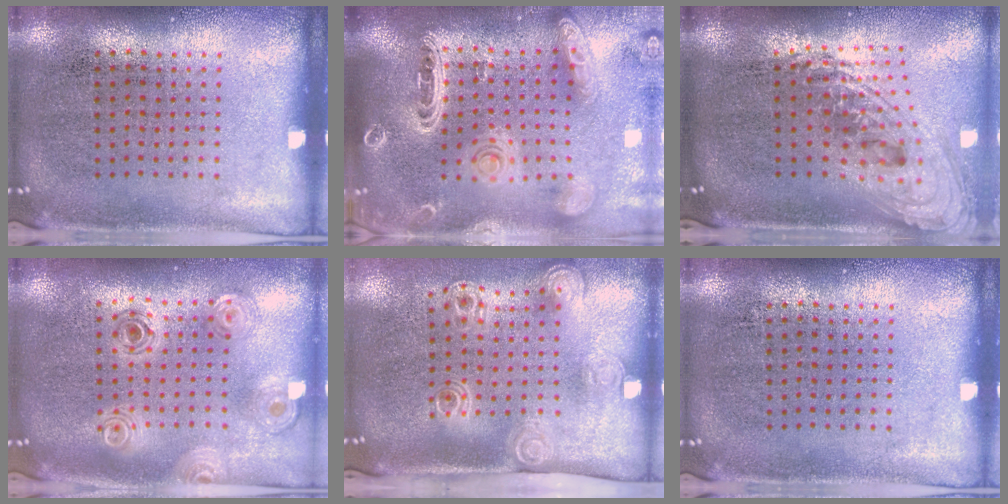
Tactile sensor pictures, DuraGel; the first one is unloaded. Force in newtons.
{"total": 2.8, "press": 2.4, "slide": 1.4}
{"total": 2.3, "press": 1.6, "slide": 1.7}
{"total": 1.0, "press": 0.9, "slide": 0.2}
{"total": 2.1, "press": 1.5, "slide": 1.5}
{"total": 0.0}